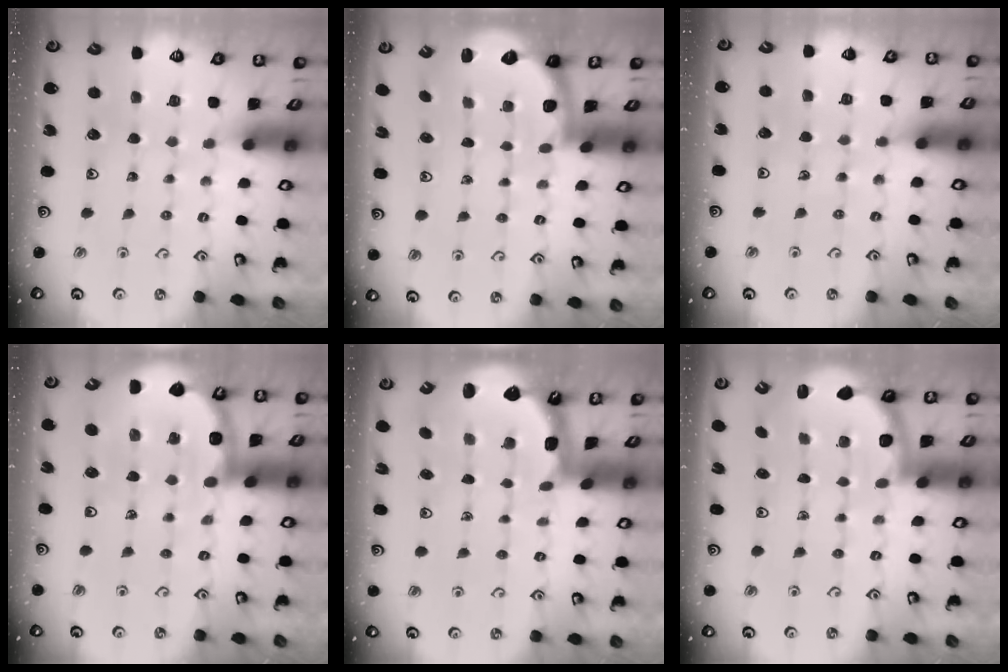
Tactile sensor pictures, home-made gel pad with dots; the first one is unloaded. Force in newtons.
{"total": 2.5, "press": 2.1, "slide": 1.3}
{"total": 4.0, "press": 3.9, "slide": 0.5}
{"total": 8.3, "press": 7.7, "slide": 2.9}
{"total": 2.5, "press": 1.2, "slide": 2.2}
{"total": 3.4, "press": 2.8, "slide": 1.9}